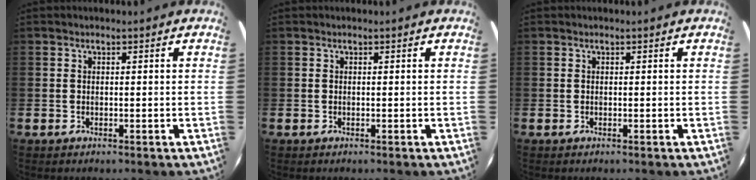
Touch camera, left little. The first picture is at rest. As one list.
[{"total": 0.0}, {"total": 0.0}]